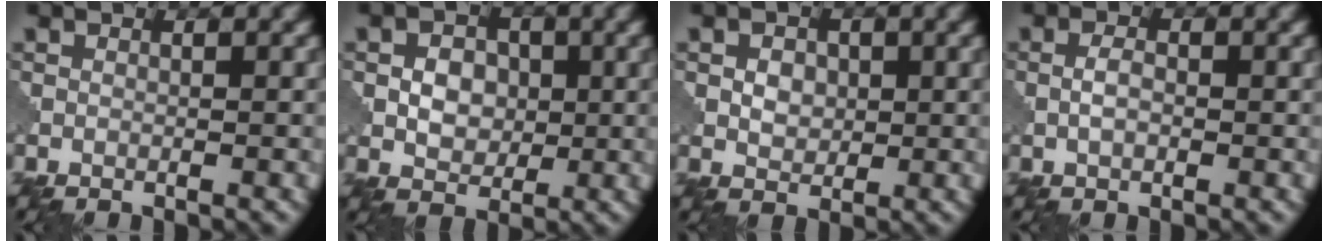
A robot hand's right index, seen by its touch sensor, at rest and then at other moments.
{"total": 3.2, "force": [0.0, 2.5, 2.0], "torque": [-0.033, 0.002, -0.004]}
{"total": 2.3, "force": [0.3, 1.8, 1.4], "torque": [-0.026, 0.002, 0.002]}
{"total": 1.7, "force": [-0.3, 0.9, 1.4], "torque": [-0.028, 0.004, -0.008]}